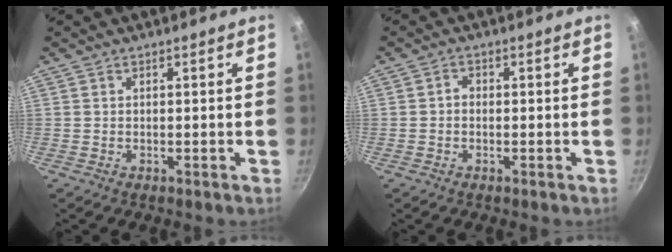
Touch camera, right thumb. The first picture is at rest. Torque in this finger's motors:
{"motor_torque": [0.34, 0.30, 0.06, 0.17, 0.02]}